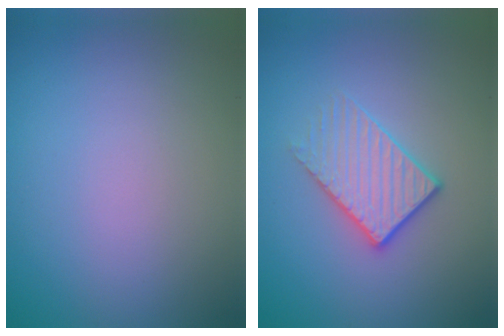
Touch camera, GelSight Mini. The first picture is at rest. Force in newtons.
{"total": 3.1, "press": 2.8, "slide": 1.3}